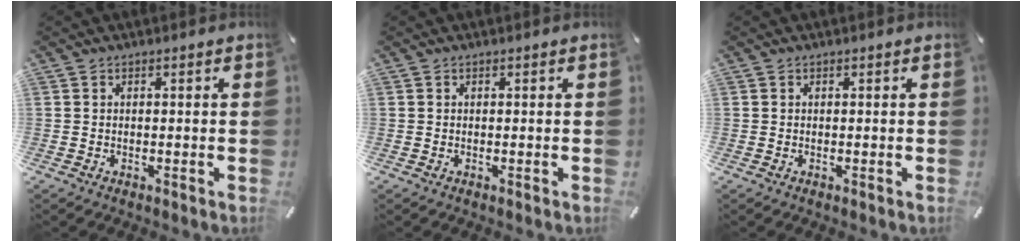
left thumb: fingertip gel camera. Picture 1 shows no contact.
{"total": 0.0}
{"total": 0.0}